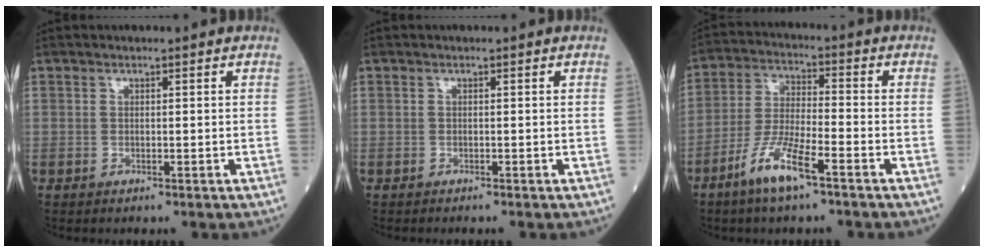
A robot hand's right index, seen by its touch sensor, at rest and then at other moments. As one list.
[{"total": 0.8, "force": [-0.7, 0.0, 0.3], "torque": [-0.003, -0.001, -0.011]}, {"total": 8.7, "force": [-5.2, 1.1, 6.9], "torque": [-0.144, -0.009, -0.102]}]